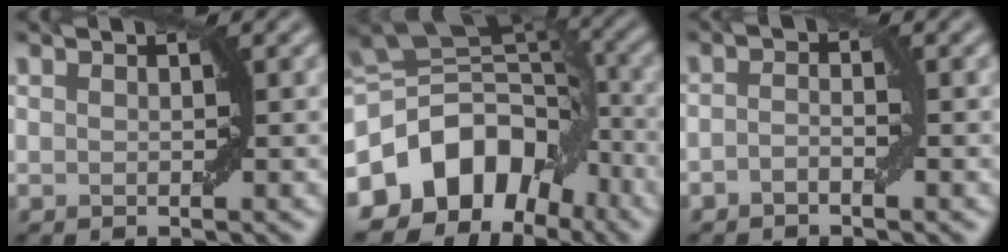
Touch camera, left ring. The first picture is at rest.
{"total": 12.3, "force": [-5.3, 8.8, 6.9], "torque": [-0.130, 0.010, -0.098]}
{"total": 1.1, "force": [-0.7, 0.4, 0.8], "torque": [-0.017, 0.004, -0.015]}